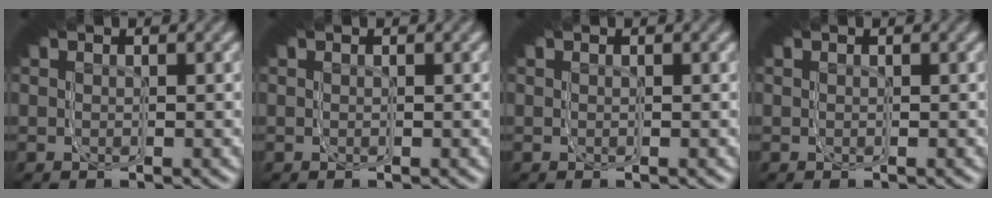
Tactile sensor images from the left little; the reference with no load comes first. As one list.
[{"total": 0.0}, {"total": 0.0}, {"total": 0.0}]